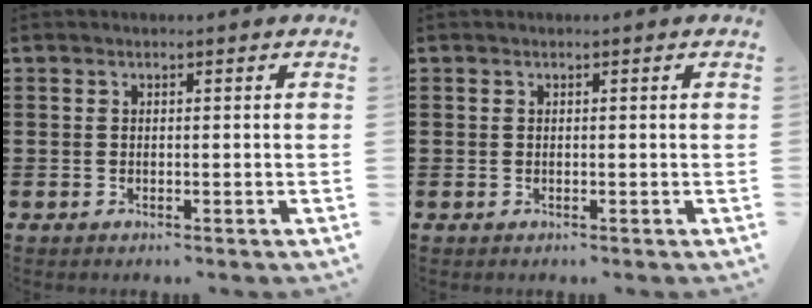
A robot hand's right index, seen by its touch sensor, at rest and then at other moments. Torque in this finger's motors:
{"motor_torque": [0.63, 1.51, -0.01, -0.03]}